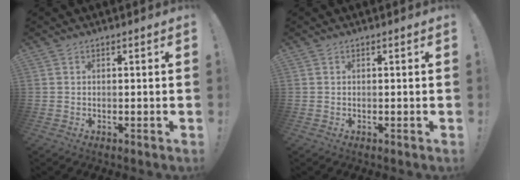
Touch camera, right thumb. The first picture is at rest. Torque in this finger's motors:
{"motor_torque": [-0.01, 0.01, -0.02, 0.01, 0.00]}